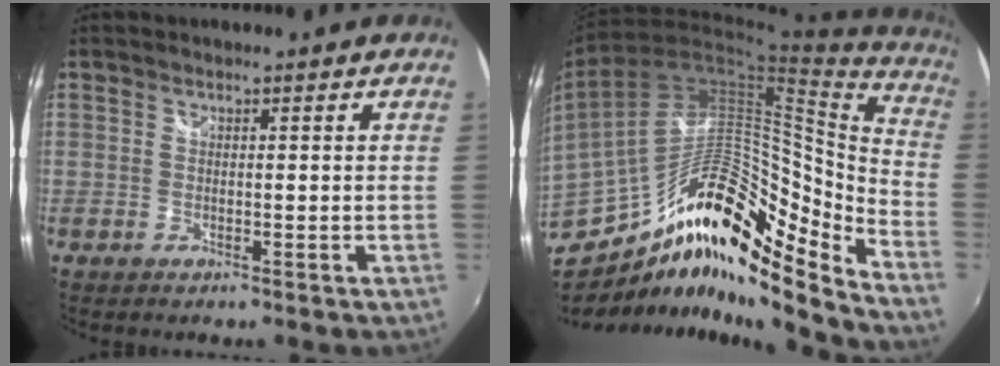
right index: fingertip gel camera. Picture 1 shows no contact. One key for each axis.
{"total": 18.1, "fx": -11.0, "fy": 6.6, "fz": 12.7, "tx": -0.231, "ty": 0.014, "tz": -0.217}